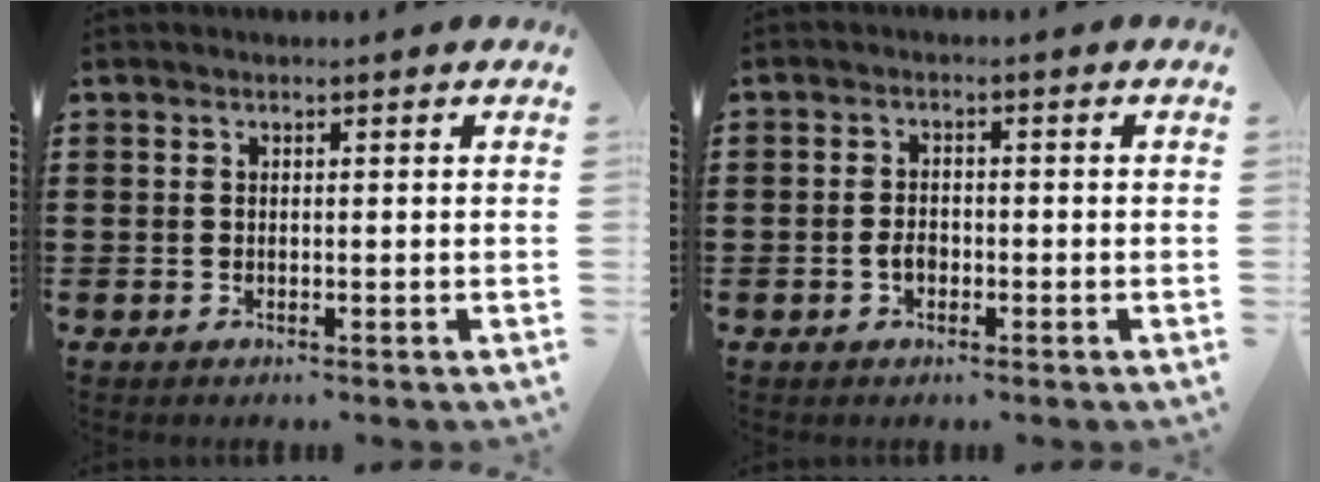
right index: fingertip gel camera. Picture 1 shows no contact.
{"total": 2.0, "force": [-0.8, 1.0, 1.5], "torque": [-0.039, -0.005, -0.016]}